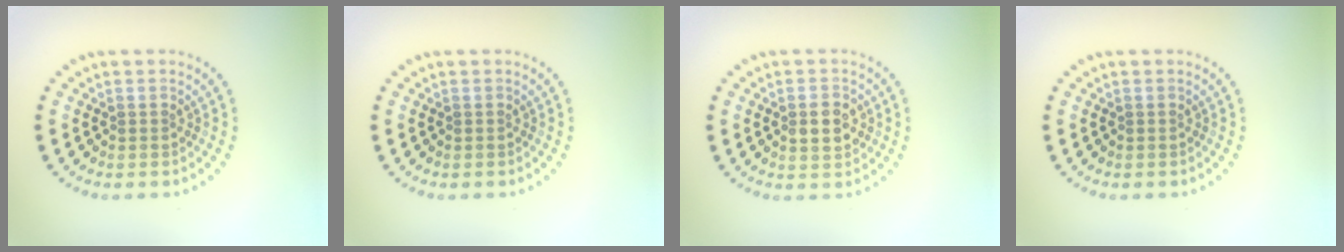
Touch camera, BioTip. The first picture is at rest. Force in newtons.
{"total": 0.0}
{"total": 2.5, "press": 2.5, "slide": 0.2}
{"total": 0.0}